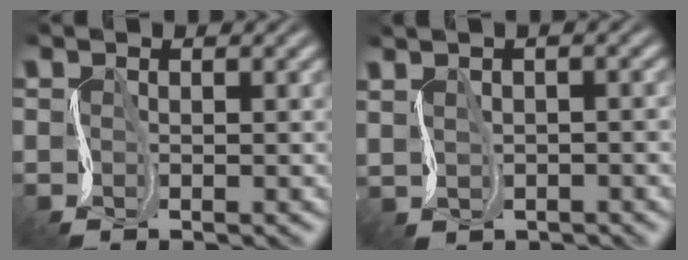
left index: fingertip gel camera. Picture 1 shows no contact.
{"total": 0.8, "force": [-0.3, -0.7, -0.4], "torque": [-0.002, -0.011, 0.003]}